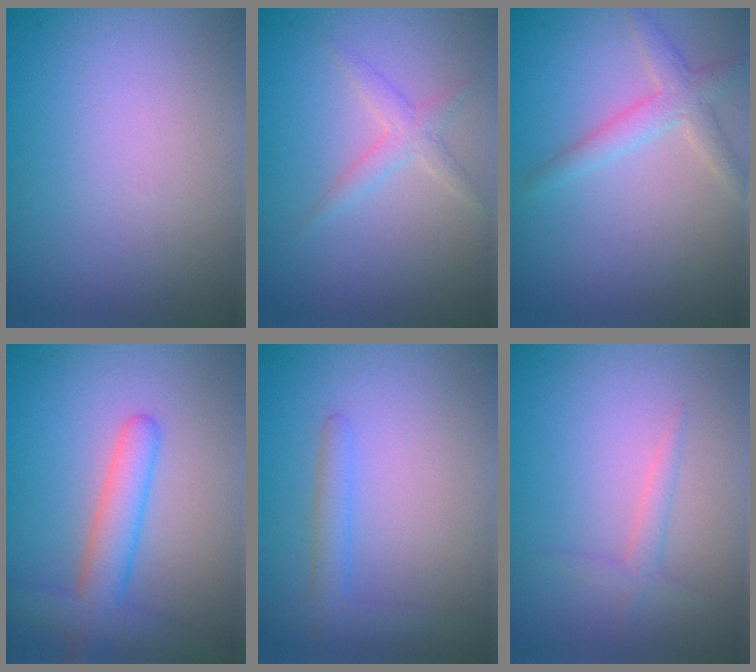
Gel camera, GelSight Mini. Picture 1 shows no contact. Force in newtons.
{"total": 1.7, "press": 1.7, "slide": 0.1}
{"total": 2.4, "press": 2.4, "slide": 0.1}
{"total": 4.4, "press": 4.4, "slide": 0.2}
{"total": 2.0, "press": 2.0, "slide": 0.2}
{"total": 1.4, "press": 1.4, "slide": 0.1}